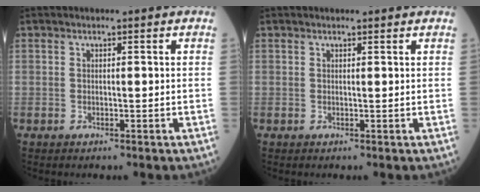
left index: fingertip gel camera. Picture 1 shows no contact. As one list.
[{"total": 1.0, "force": [1.0, 0.2, 0.3], "torque": [-0.009, 0.006, 0.010]}]